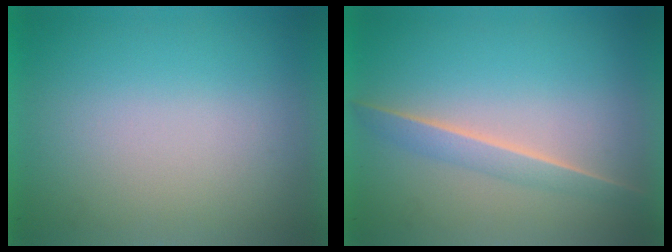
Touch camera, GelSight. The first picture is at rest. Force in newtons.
{"total": 1.7}